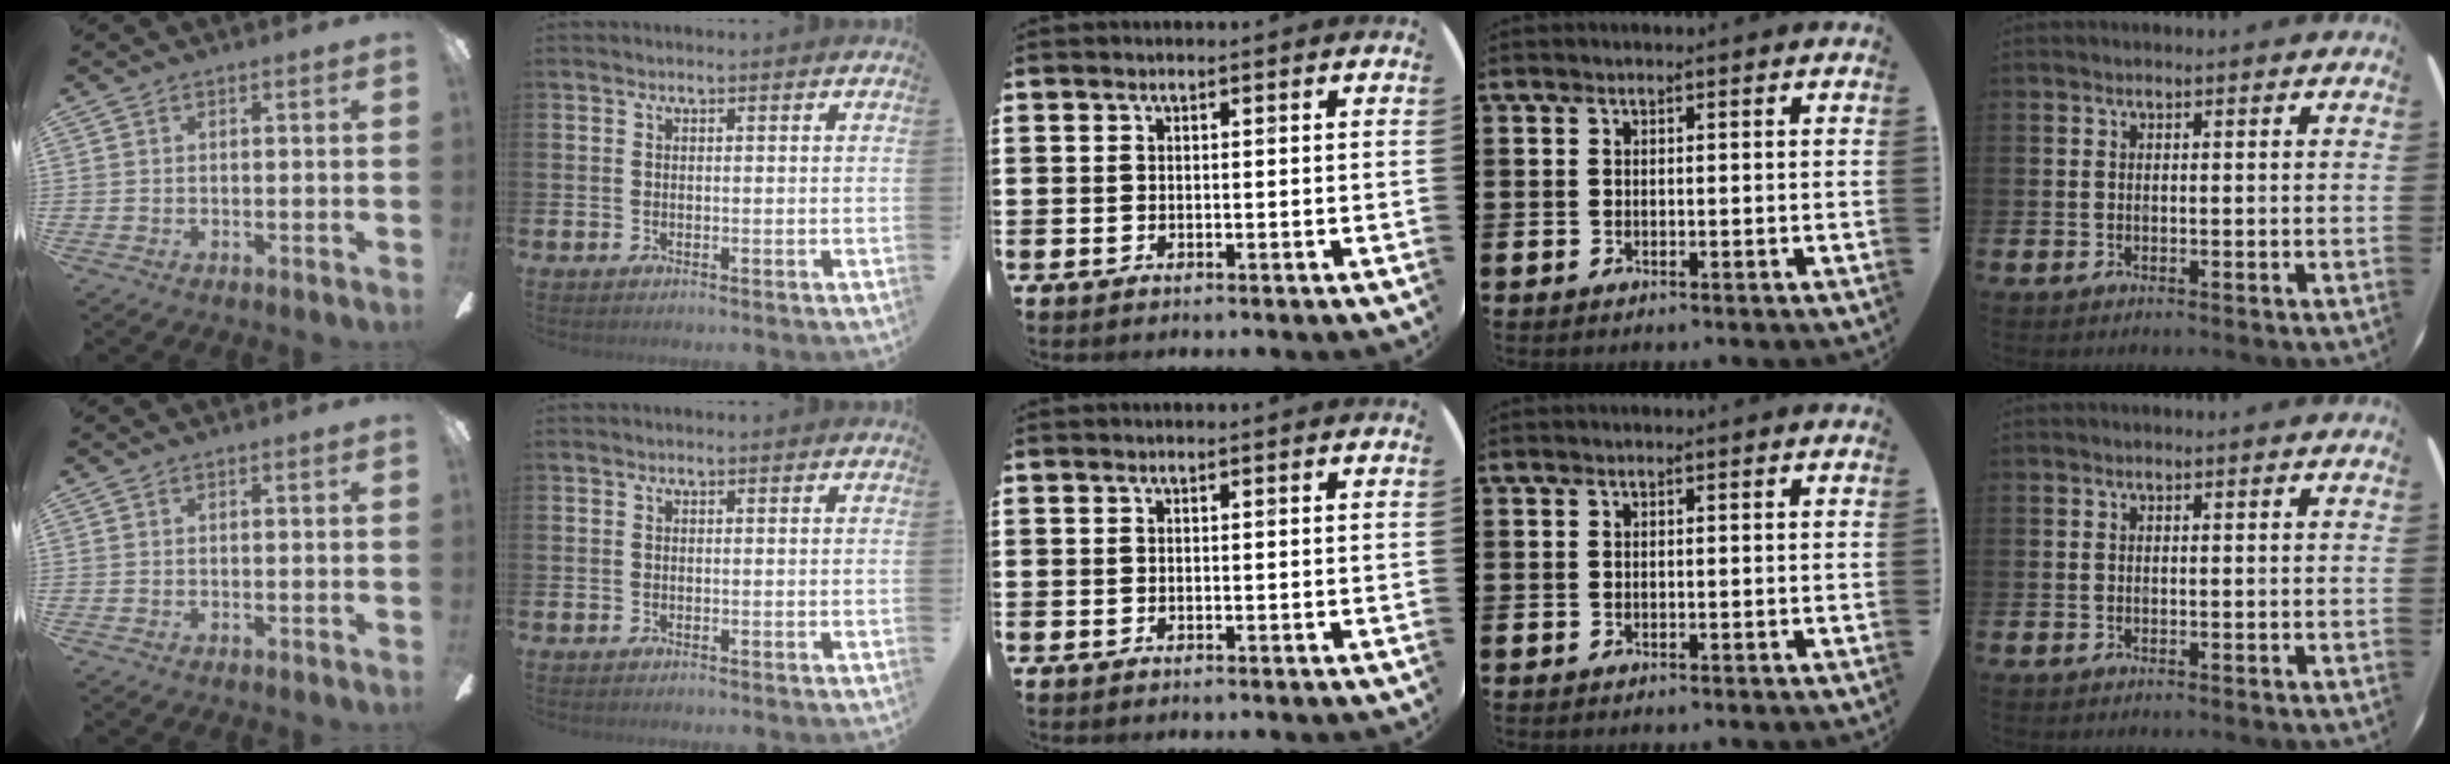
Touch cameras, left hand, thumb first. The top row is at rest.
{}